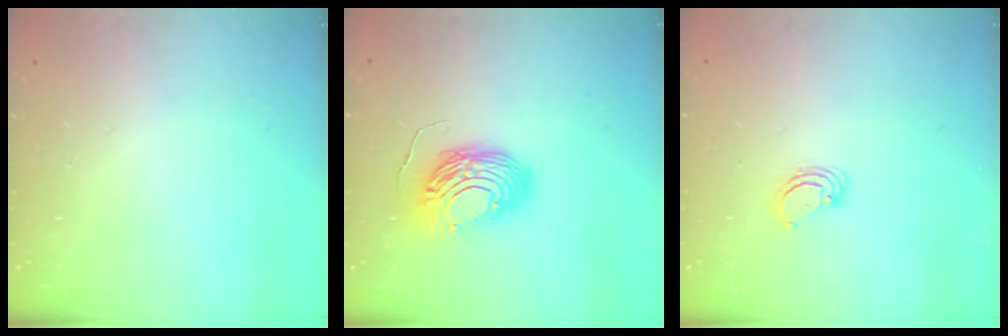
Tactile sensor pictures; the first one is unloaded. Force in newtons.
{"total": 12.6, "press": 12.5, "slide": 1.1}
{"total": 3.1, "press": 3.1, "slide": 0.3}